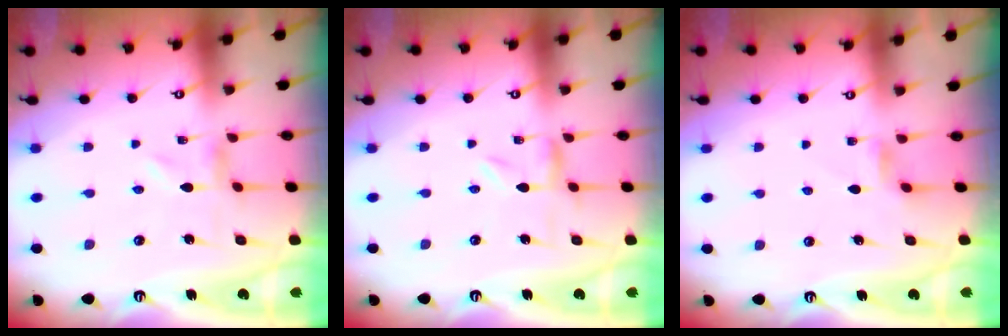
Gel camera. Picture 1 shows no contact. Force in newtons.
{"total": 1.5, "press": 1.5, "slide": 0.2}
{"total": 2.5, "press": 2.5, "slide": 0.4}